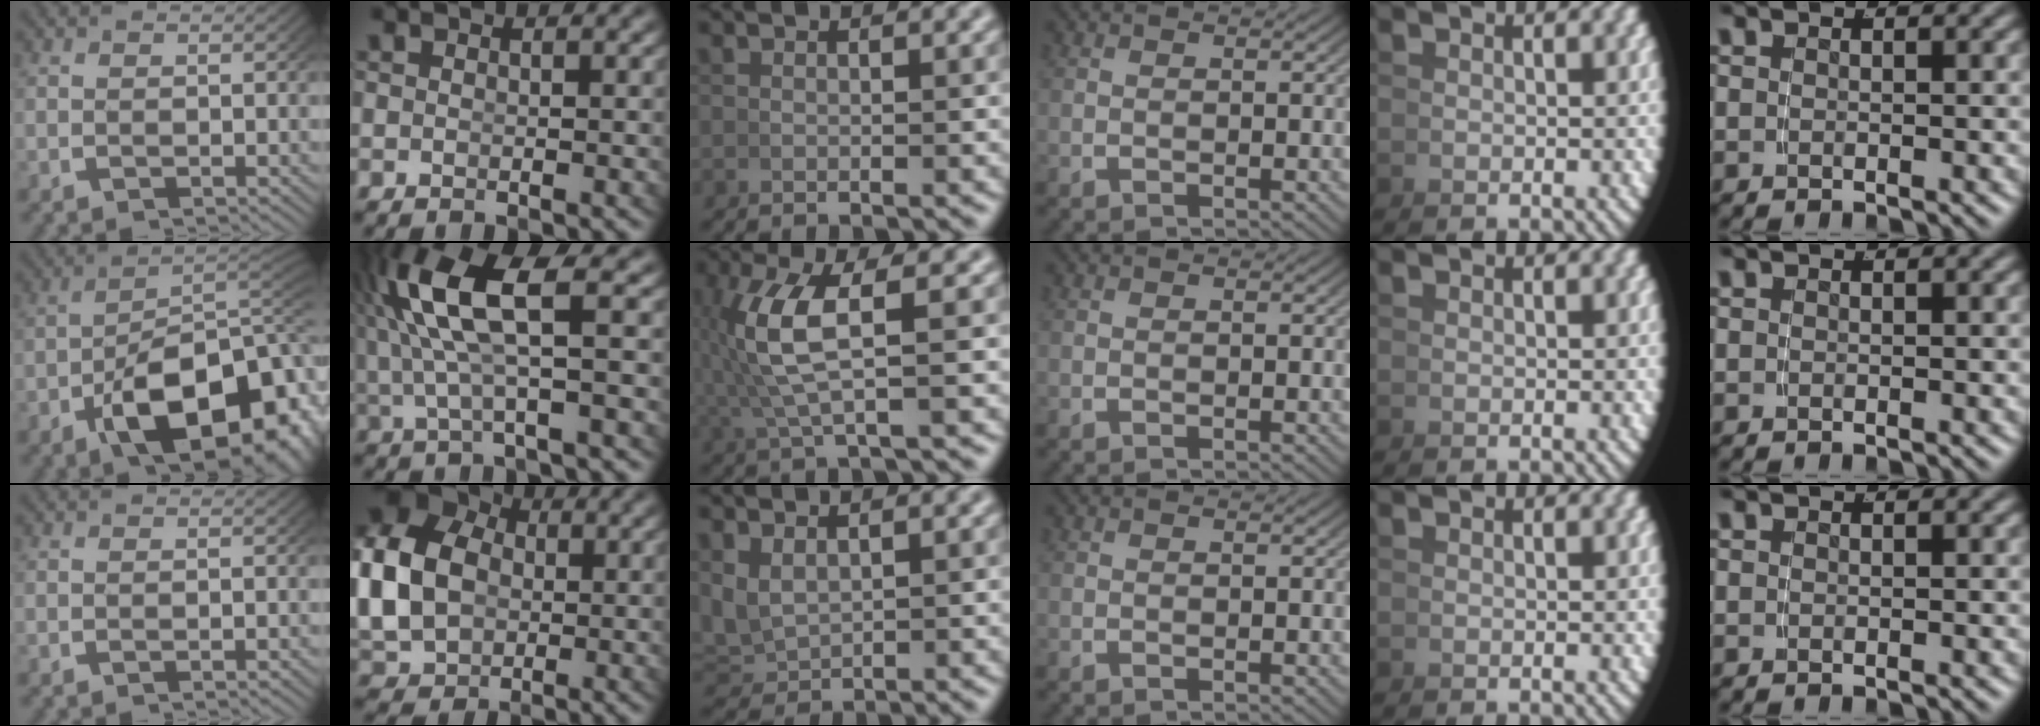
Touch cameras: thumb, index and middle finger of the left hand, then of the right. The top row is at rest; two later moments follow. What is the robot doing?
{"motion": "lift_and_place", "object": "bowl"}